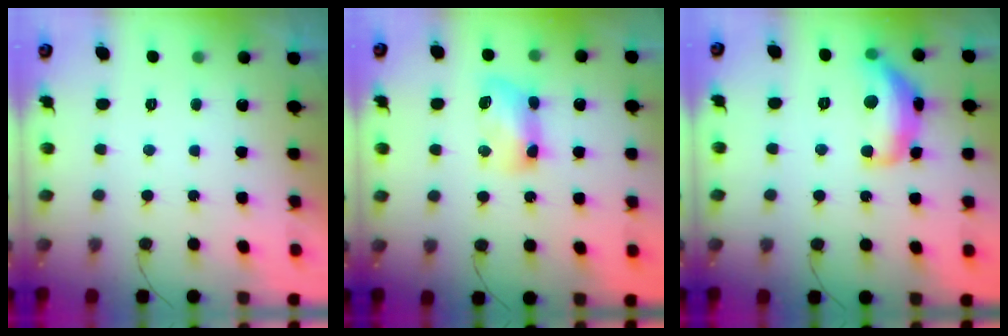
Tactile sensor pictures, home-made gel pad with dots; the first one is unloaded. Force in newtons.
{"total": 9.6, "press": 9.6, "slide": 0.2}
{"total": 14.9, "press": 14.8, "slide": 0.9}